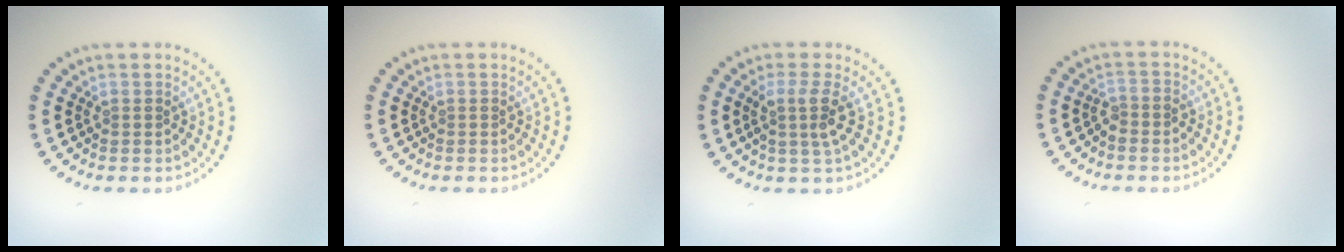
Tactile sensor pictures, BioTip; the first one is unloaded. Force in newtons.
{"total": 0.0}
{"total": 2.5, "press": 1.9, "slide": 1.6}
{"total": 1.4, "press": 1.1, "slide": 0.9}